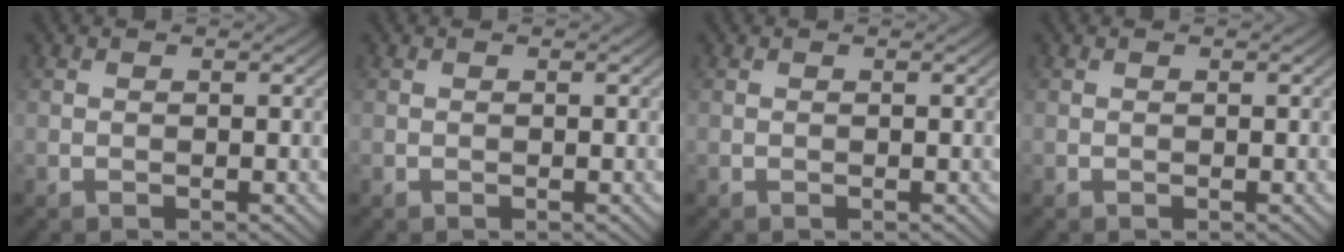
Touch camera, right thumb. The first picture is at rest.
{"total": 0.0}
{"total": 0.0}
{"total": 0.0}